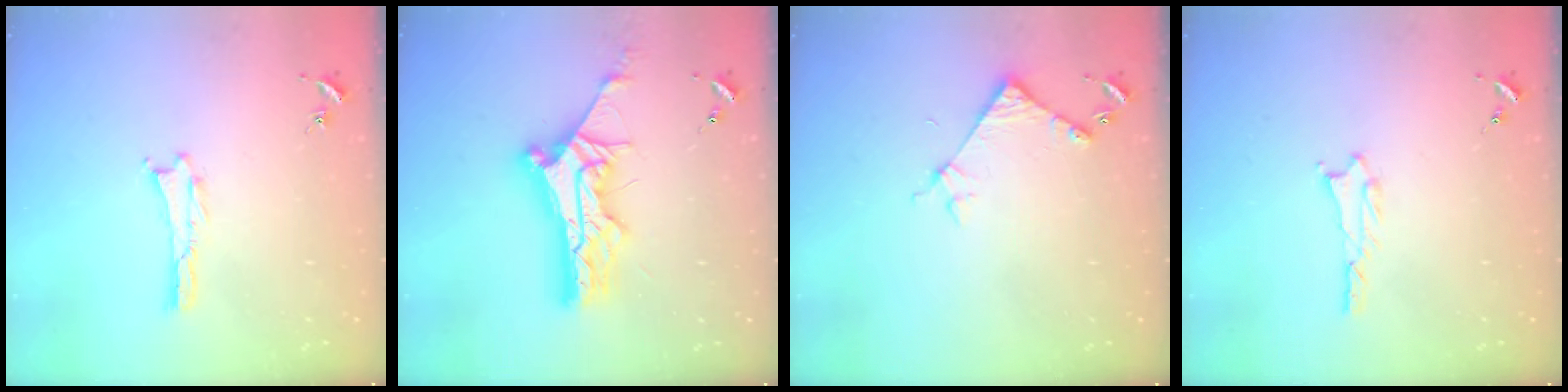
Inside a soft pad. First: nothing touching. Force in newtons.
{"total": 11.3, "press": 11.2, "slide": 1.1}
{"total": 4.4, "press": 4.4, "slide": 0.4}
{"total": 1.0, "press": 1.0, "slide": 0.1}